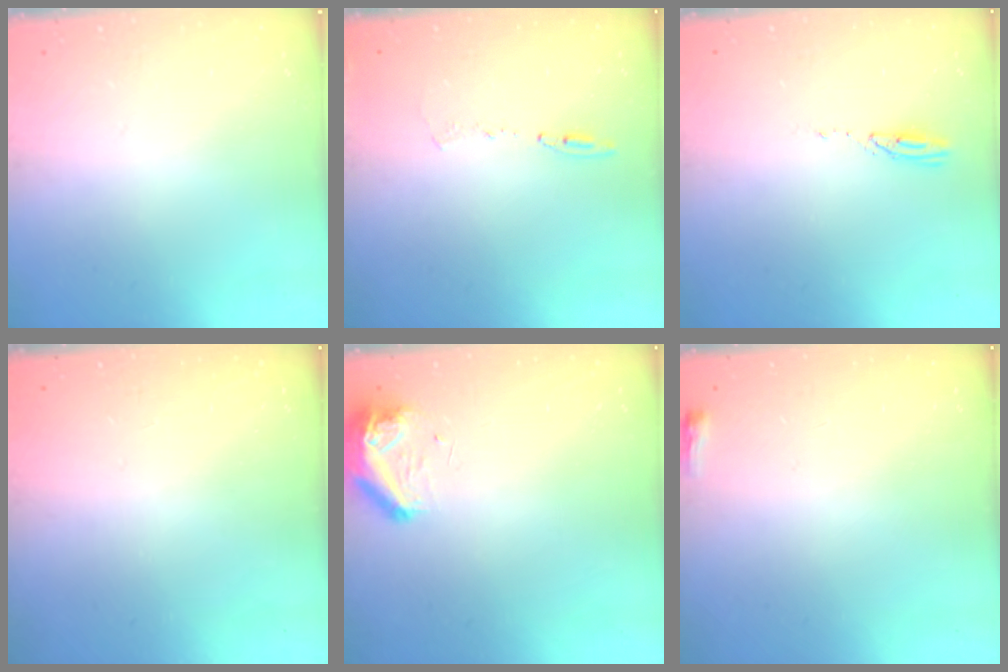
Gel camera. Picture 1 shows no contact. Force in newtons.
{"total": 8.3, "press": 8.3, "slide": 0.9}
{"total": 3.0, "press": 2.9, "slide": 0.3}
{"total": 0.0}
{"total": 8.4, "press": 8.2, "slide": 1.9}
{"total": 2.6, "press": 2.5, "slide": 0.6}